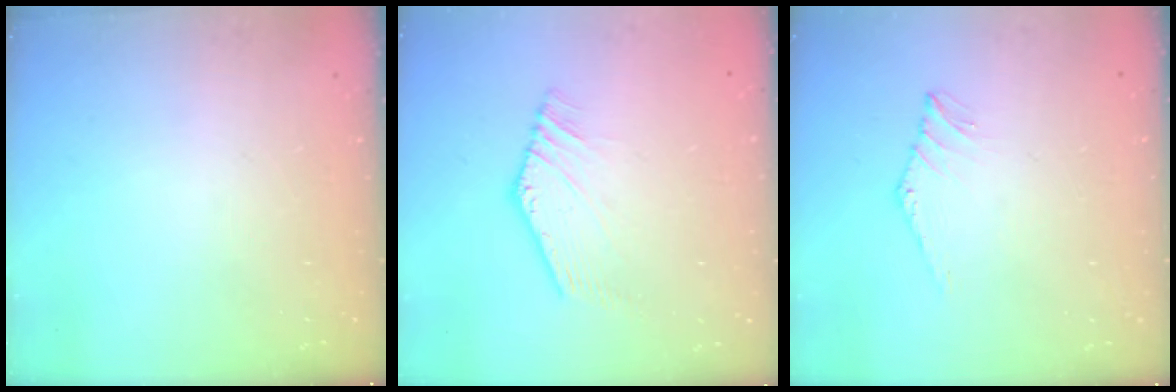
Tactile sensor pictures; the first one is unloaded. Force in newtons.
{"total": 2.2, "press": 2.2, "slide": 0.4}
{"total": 2.6, "press": 2.6, "slide": 0.4}